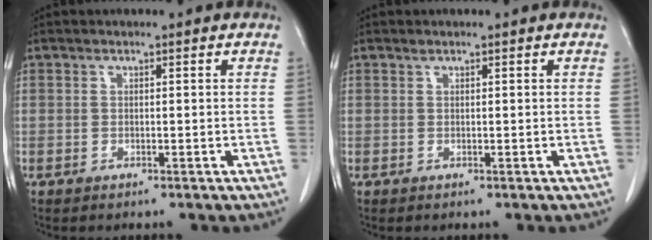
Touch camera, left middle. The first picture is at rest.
{"total": 0.0}